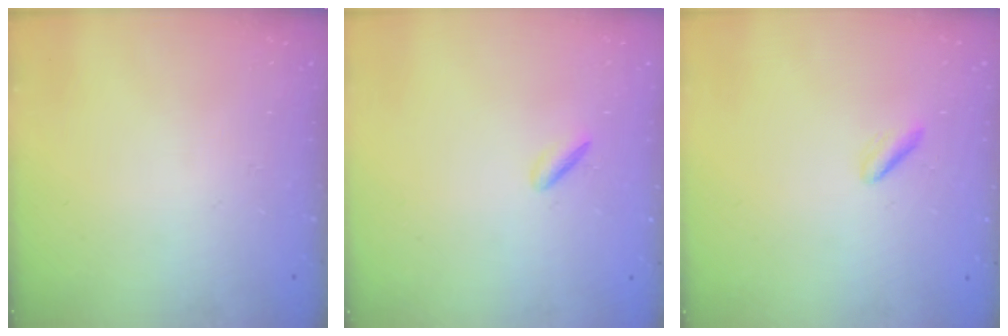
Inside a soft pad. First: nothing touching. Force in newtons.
{"total": 2.0, "press": 1.9, "slide": 0.7}
{"total": 1.7, "press": 1.6, "slide": 0.6}